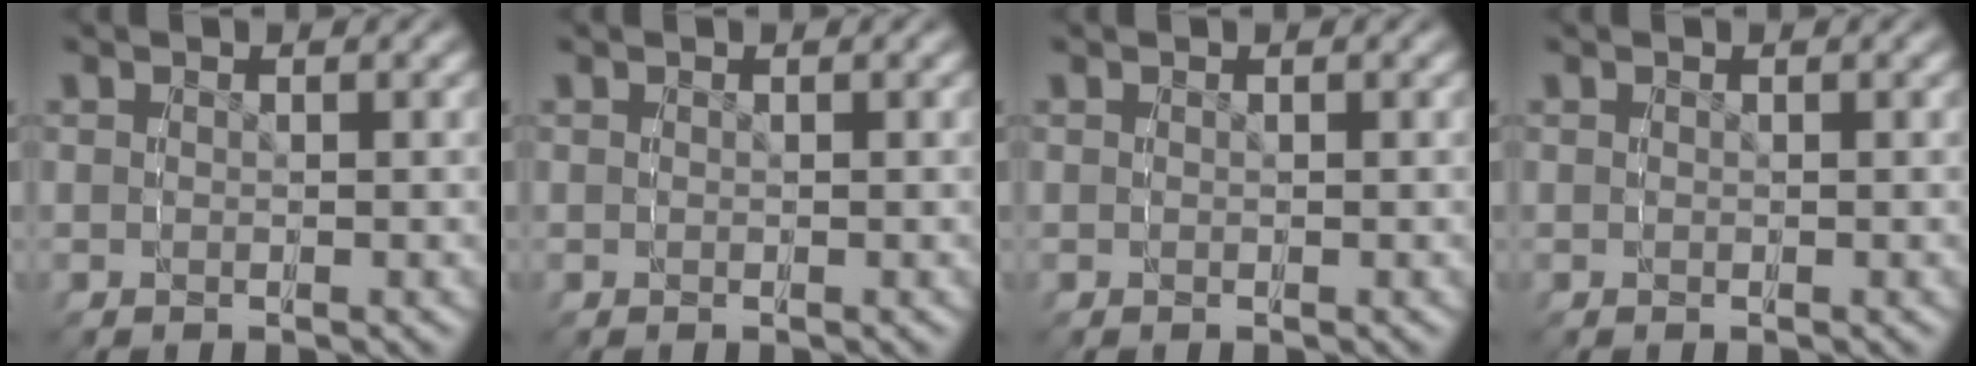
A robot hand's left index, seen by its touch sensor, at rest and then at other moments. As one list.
[{"total": 0.0}, {"total": 0.0}, {"total": 0.0}]